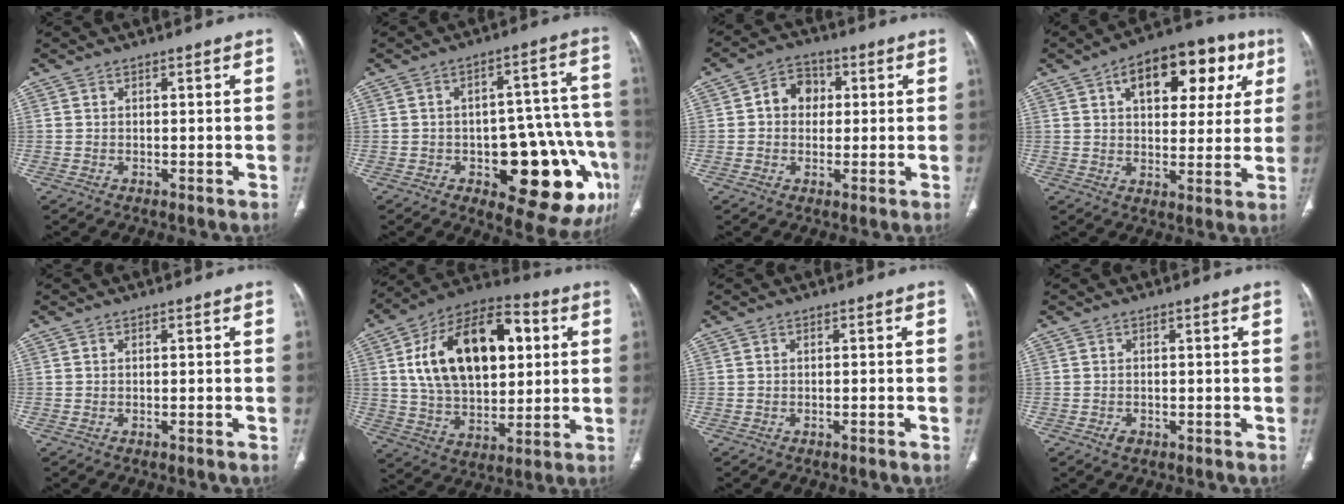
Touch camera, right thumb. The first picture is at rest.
{"total": 20.6, "force": [-7.1, 9.1, 17.1], "torque": [-0.160, 0.041, -0.075]}
{"total": 6.4, "force": [0.9, 5.3, 3.5], "torque": [-0.029, 0.011, 0.008]}
{"total": 18.2, "force": [7.2, 9.9, 13.4], "torque": [-0.137, 0.008, 0.099]}
{"total": 0.6, "force": [-0.4, -0.1, 0.4], "torque": [-0.015, 0.004, -0.004]}
{"total": 24.3, "force": [5.4, 14.0, 19.1], "torque": [-0.291, 0.009, 0.088]}
{"total": 1.0, "force": [-0.8, -0.1, 0.6], "torque": [-0.017, 0.008, -0.007]}
{"total": 1.3, "force": [-0.7, 0.8, 0.7], "torque": [-0.012, 0.004, -0.009]}